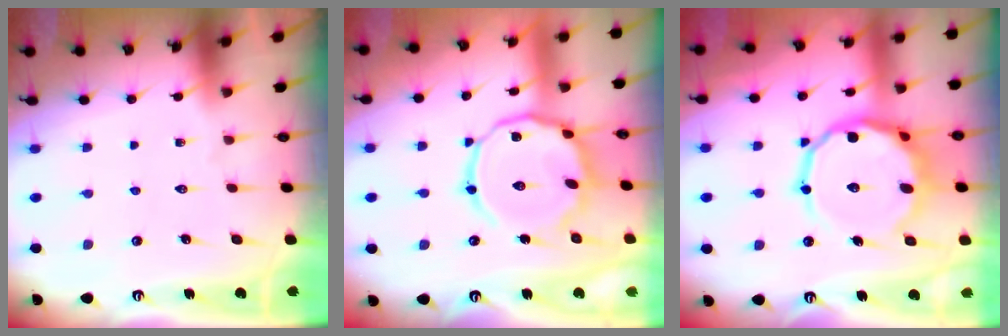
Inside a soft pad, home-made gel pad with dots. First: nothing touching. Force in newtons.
{"total": 13.8, "press": 13.8, "slide": 1.0}
{"total": 14.3, "press": 14.1, "slide": 2.7}